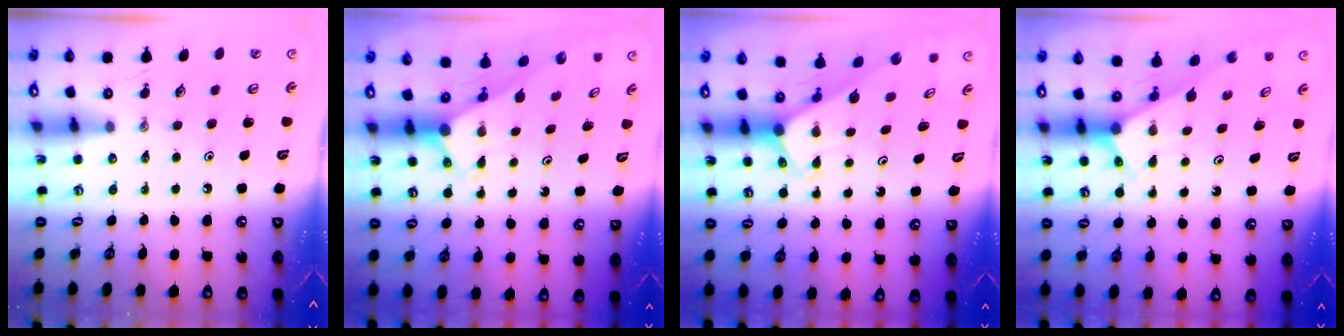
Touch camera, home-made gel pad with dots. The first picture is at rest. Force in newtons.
{"total": 2.8, "press": 2.8, "slide": 0.0}
{"total": 2.0, "press": 2.0, "slide": 0.1}
{"total": 3.0, "press": 3.0, "slide": 0.2}